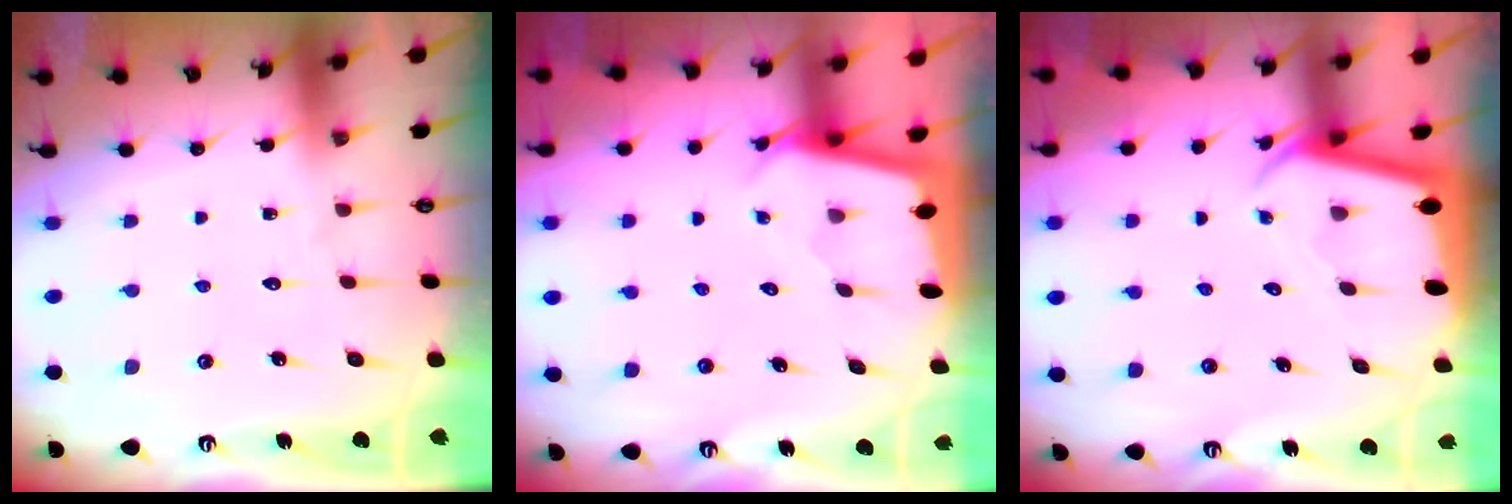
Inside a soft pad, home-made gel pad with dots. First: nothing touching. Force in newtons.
{"total": 2.3, "press": 2.3, "slide": 0.1}
{"total": 2.4, "press": 2.4, "slide": 0.2}